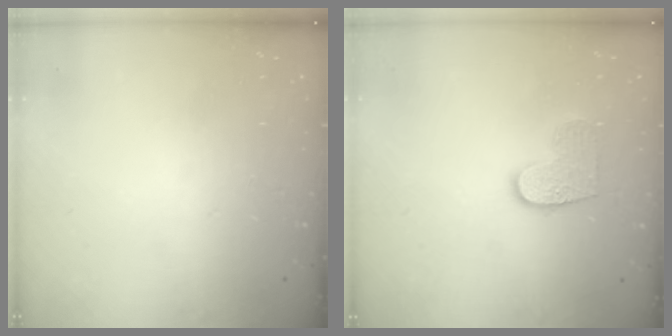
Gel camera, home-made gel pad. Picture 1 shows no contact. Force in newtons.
{"total": 7.4, "press": 7.4, "slide": 0.2}